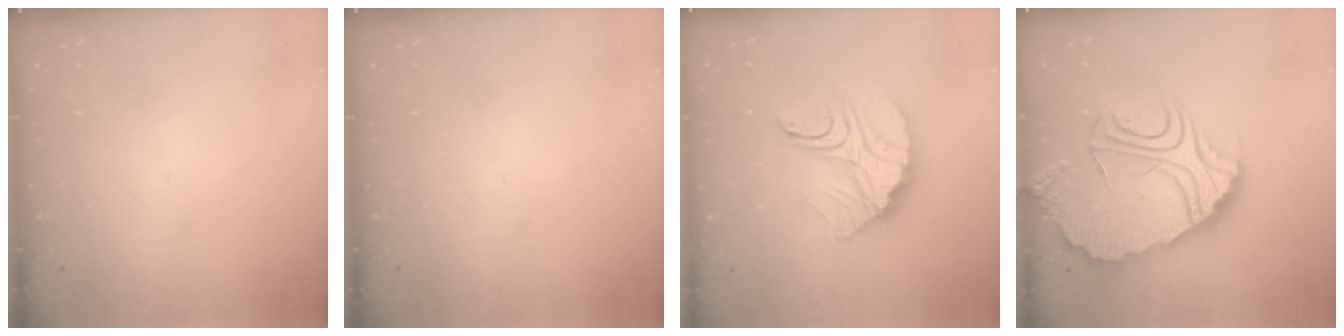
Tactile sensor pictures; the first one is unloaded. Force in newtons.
{"total": 0.0}
{"total": 12.9, "press": 12.9, "slide": 0.9}
{"total": 14.2, "press": 14.1, "slide": 1.3}